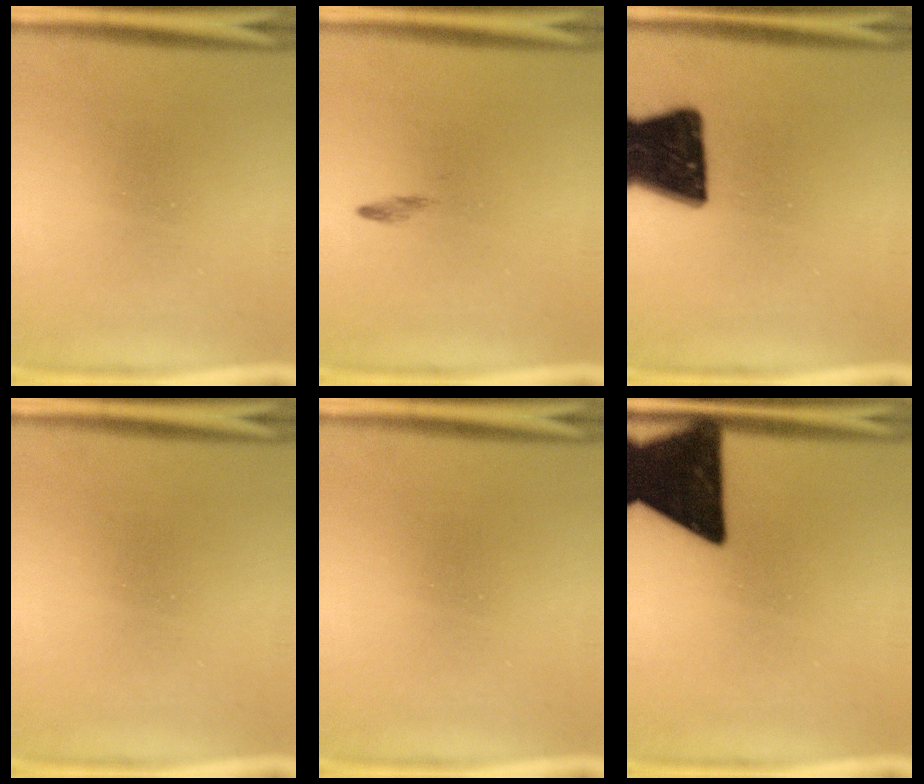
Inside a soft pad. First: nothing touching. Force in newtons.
{"total": 0.7}
{"total": 18.5}
{"total": 0.0}
{"total": 0.0}
{"total": 19.5}